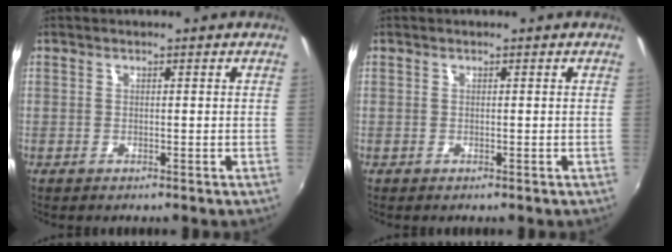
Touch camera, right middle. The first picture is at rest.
{"total": 0.0}